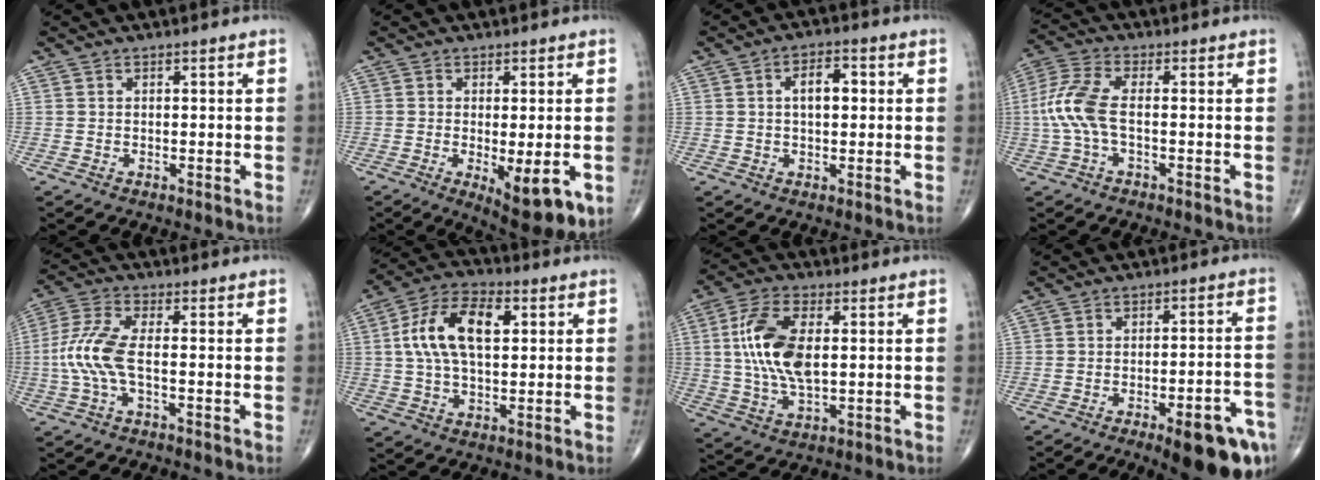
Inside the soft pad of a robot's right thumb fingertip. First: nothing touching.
{"total": 10.6, "force": [-3.1, 3.5, 9.5], "torque": [-0.131, -0.021, -0.036]}
{"total": 5.5, "force": [0.8, 2.9, 4.6], "torque": [-0.068, 0.011, 0.009]}
{"total": 8.0, "force": [-0.8, 3.2, 7.3], "torque": [-0.190, 0.019, -0.022]}
{"total": 8.1, "force": [-1.3, 2.7, 7.5], "torque": [-0.195, 0.018, -0.031]}
{"total": 13.4, "force": [2.6, 7.2, 11.0], "torque": [-0.204, 0.019, 0.043]}
{"total": 12.9, "force": [1.6, 6.2, 11.2], "torque": [-0.233, 0.002, 0.032]}
{"total": 15.3, "force": [-8.6, 4.2, 12.0], "torque": [-0.108, 0.048, -0.107]}